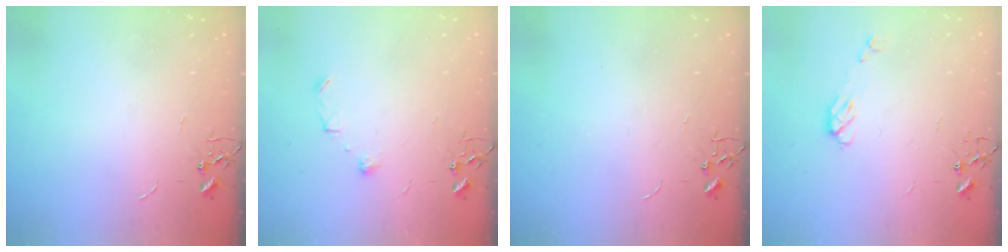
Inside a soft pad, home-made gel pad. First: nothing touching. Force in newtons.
{"total": 8.0, "press": 7.9, "slide": 0.7}
{"total": 0.0}
{"total": 5.0, "press": 5.0, "slide": 0.2}